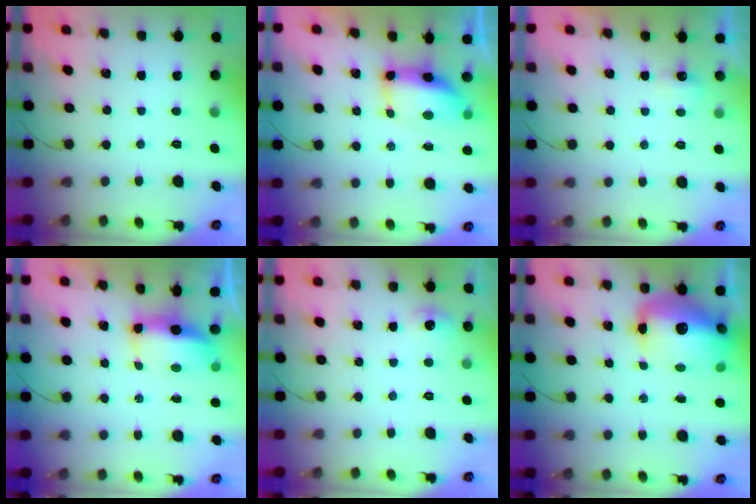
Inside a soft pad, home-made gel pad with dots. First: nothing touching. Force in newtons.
{"total": 8.4, "press": 8.2, "slide": 1.9}
{"total": 2.9, "press": 2.8, "slide": 0.8}
{"total": 7.1, "press": 7.0, "slide": 0.8}
{"total": 12.3, "press": 5.3, "slide": 11.1}
{"total": 18.0, "press": 17.5, "slide": 4.1}